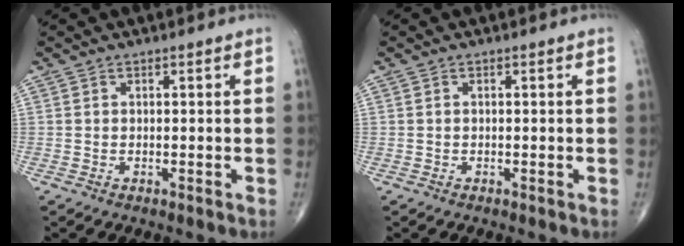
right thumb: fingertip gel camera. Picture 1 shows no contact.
{"total": 0.0}